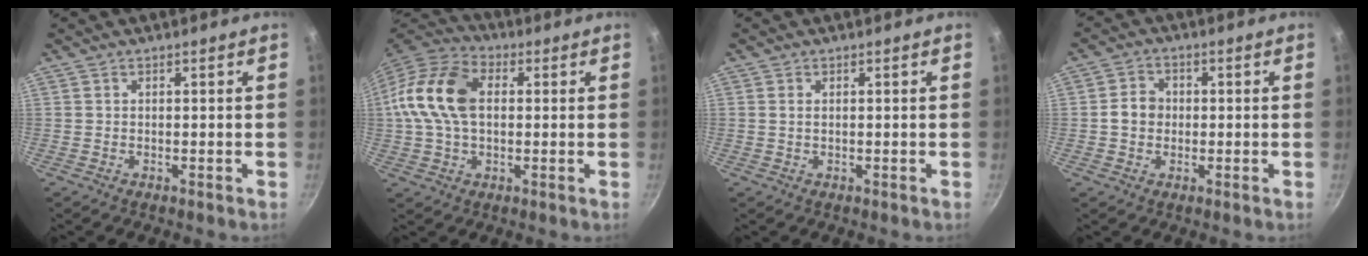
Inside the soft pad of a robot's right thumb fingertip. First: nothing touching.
{"total": 15.7, "force": [1.6, 10.2, 11.8], "torque": [-0.217, 0.029, 0.013]}
{"total": 0.9, "force": [0.3, 0.5, 0.7], "torque": [-0.013, 0.001, 0.004]}
{"total": 4.6, "force": [-0.2, 4.0, 2.3], "torque": [-0.020, 0.013, -0.011]}